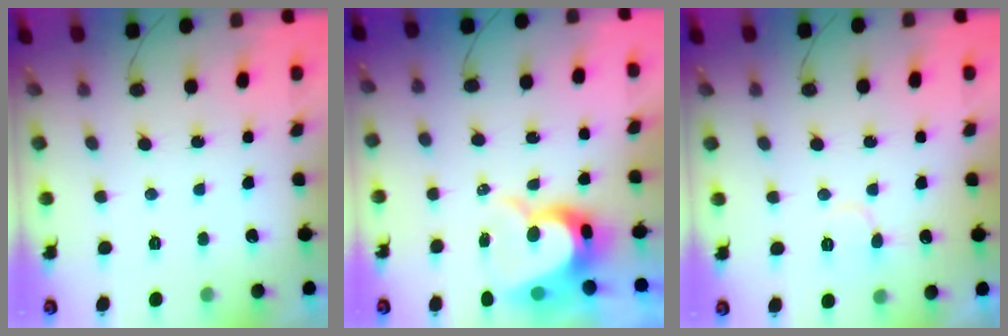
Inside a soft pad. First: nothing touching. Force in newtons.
{"total": 9.6, "press": 9.6, "slide": 0.8}
{"total": 7.0, "press": 6.9, "slide": 1.0}